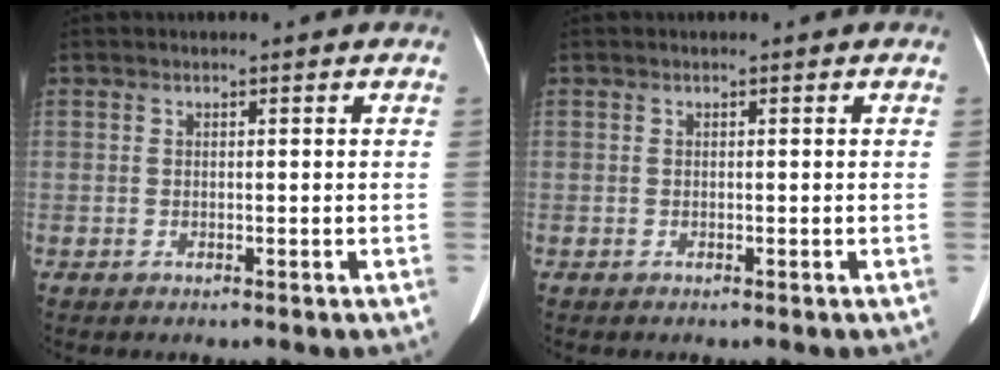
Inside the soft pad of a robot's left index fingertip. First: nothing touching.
{"total": 0.0}